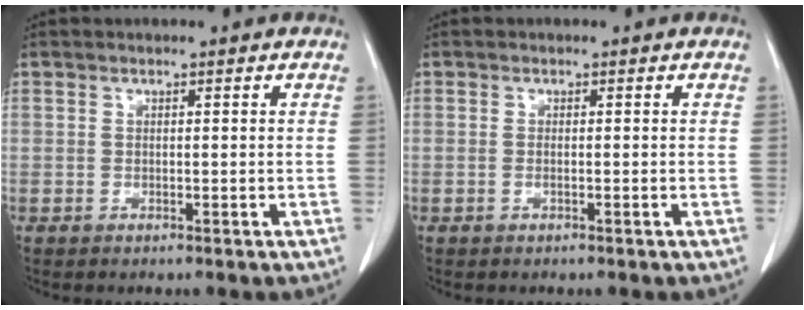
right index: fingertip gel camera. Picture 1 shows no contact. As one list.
[{"total": 0.6, "force": [-0.2, 0.0, 0.5], "torque": [-0.014, -0.002, -0.001]}]